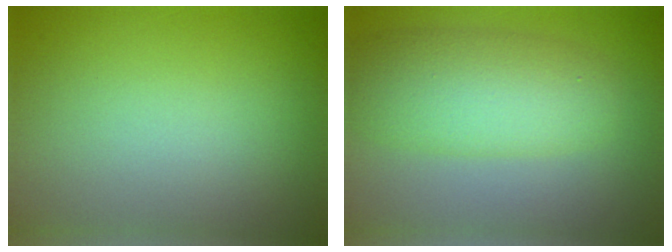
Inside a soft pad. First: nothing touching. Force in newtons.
{"total": 5.8, "press": 5.8, "slide": 0.2}